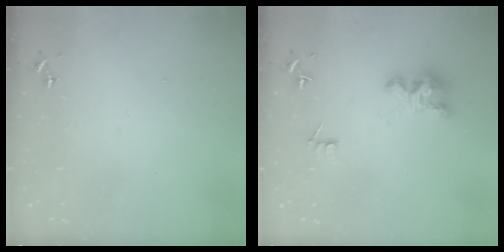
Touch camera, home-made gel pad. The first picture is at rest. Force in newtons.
{"total": 6.3, "press": 6.3, "slide": 0.3}